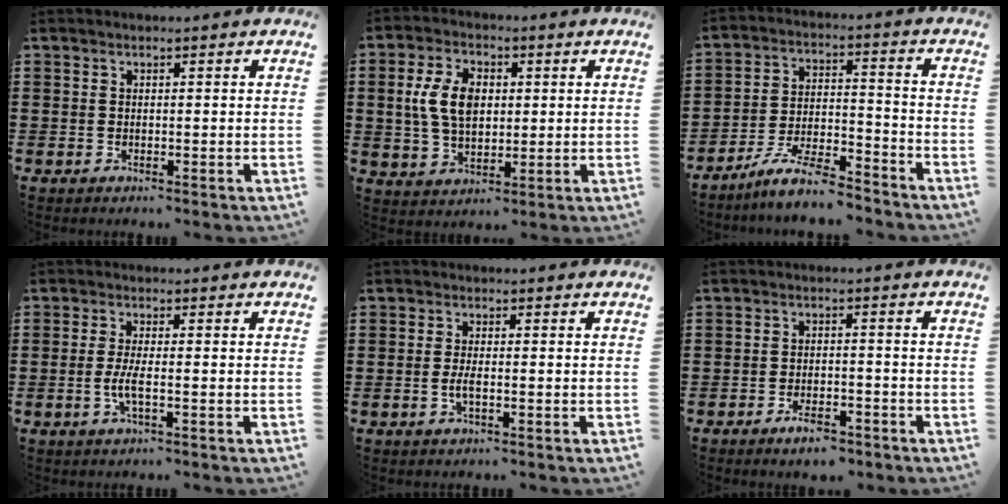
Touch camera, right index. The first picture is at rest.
{"total": 7.9, "force": [1.1, 5.1, 6.0], "torque": [-0.148, 0.011, 0.013]}
{"total": 8.5, "force": [-7.4, 1.0, 4.0], "torque": [-0.083, 0.010, -0.143]}
{"total": 3.5, "force": [-1.0, 0.5, 3.3], "torque": [-0.074, -0.007, -0.024]}
{"total": 2.1, "force": [-0.6, 0.4, 2.0], "torque": [-0.043, -0.004, -0.013]}
{"total": 3.6, "force": [-2.9, 1.0, 1.9], "torque": [-0.032, 0.007, -0.053]}